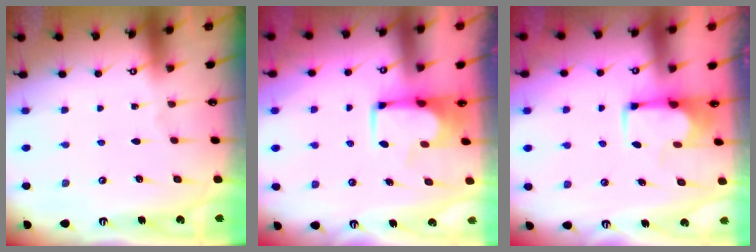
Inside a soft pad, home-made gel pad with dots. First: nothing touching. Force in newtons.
{"total": 1.9, "press": 1.9, "slide": 0.2}
{"total": 1.8, "press": 1.6, "slide": 0.8}